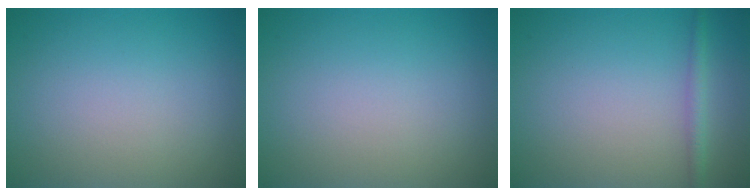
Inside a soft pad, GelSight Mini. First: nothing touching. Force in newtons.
{"total": 0.0}
{"total": 1.5, "press": 1.5, "slide": 0.0}